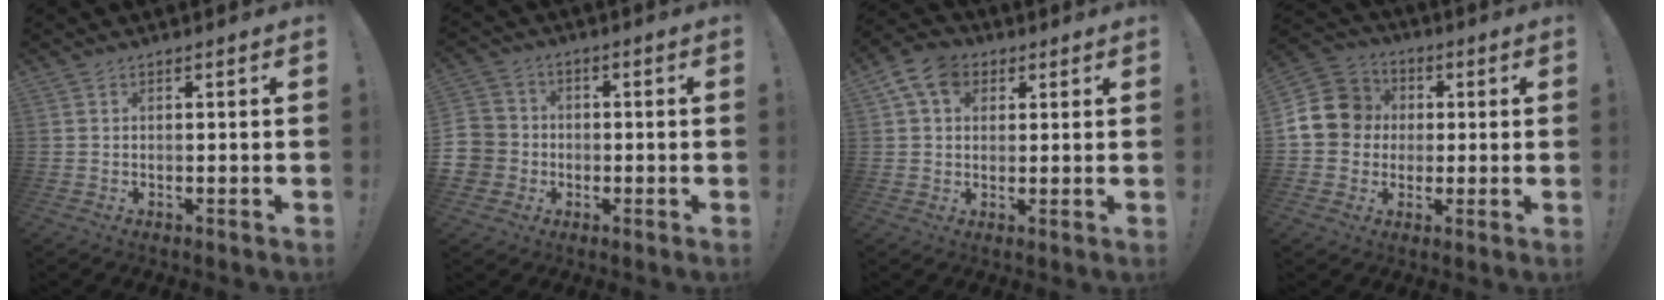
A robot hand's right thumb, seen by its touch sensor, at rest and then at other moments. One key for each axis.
{"total": 7.2, "fx": -1.6, "fy": 6.8, "fz": 1.8, "tx": -0.038, "ty": 0.018, "tz": -0.027}
{"total": 10.1, "fx": 4.0, "fy": 7.6, "fz": 5.2, "tx": -0.092, "ty": -0.007, "tz": 0.078}
{"total": 14.4, "fx": 1.6, "fy": 13.0, "fz": 5.9, "tx": -0.089, "ty": 0.011, "tz": 0.038}